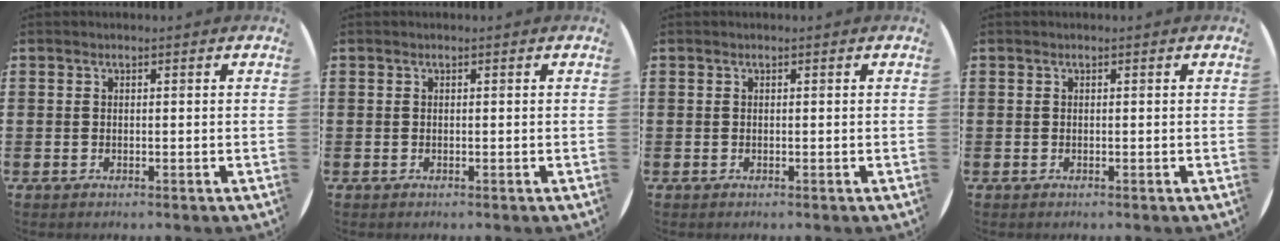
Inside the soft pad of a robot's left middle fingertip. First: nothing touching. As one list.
[{"total": 0.0}, {"total": 0.0}, {"total": 0.0}]